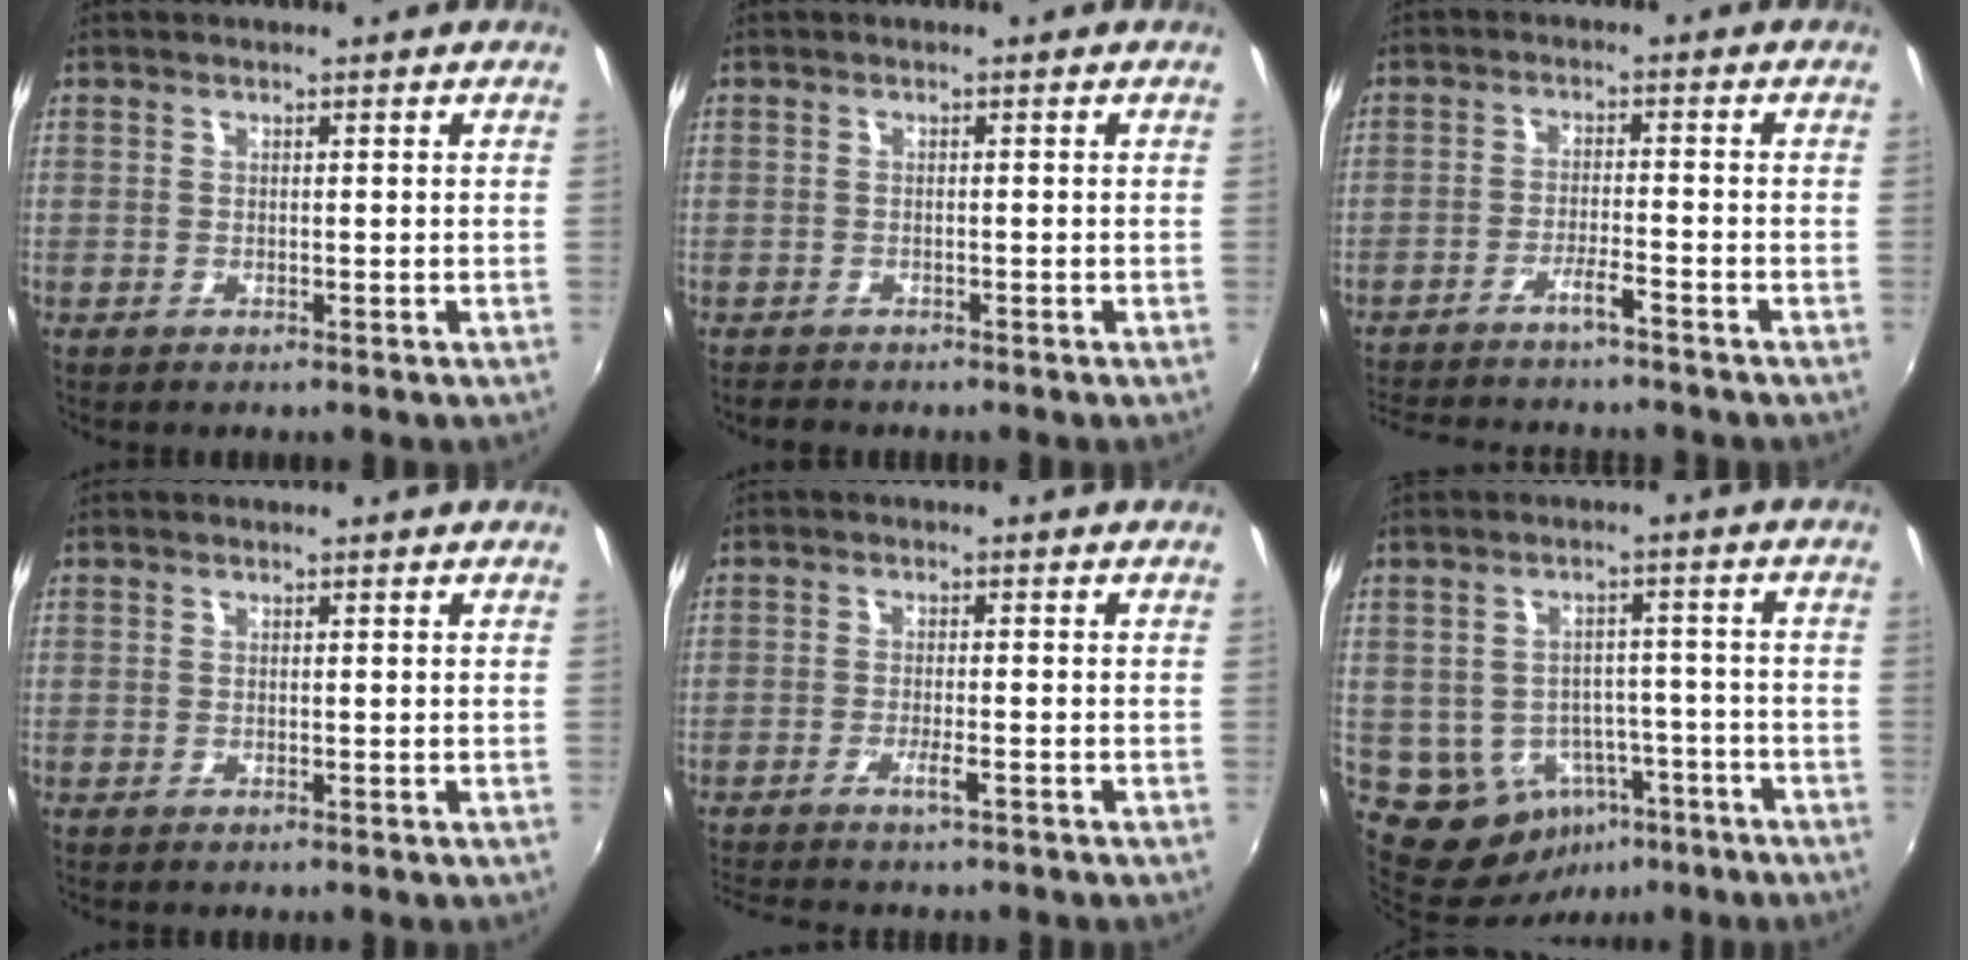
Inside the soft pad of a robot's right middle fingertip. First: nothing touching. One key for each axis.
{"total": 1.5, "fx": -1.4, "fy": 0.5, "fz": 0.1, "tx": -0.009, "ty": -0.001, "tz": -0.025}
{"total": 8.1, "fx": -7.2, "fy": 0.1, "fz": 3.6, "tx": -0.084, "ty": 0.001, "tz": -0.117}
{"total": 0.0}
{"total": 4.5, "fx": -3.6, "fy": 0.2, "fz": 2.6, "tx": -0.061, "ty": -0.004, "tz": -0.066}
{"total": 10.9, "fx": -4.8, "fy": 8.6, "fz": 4.6, "tx": -0.100, "ty": 0.020, "tz": -0.035}